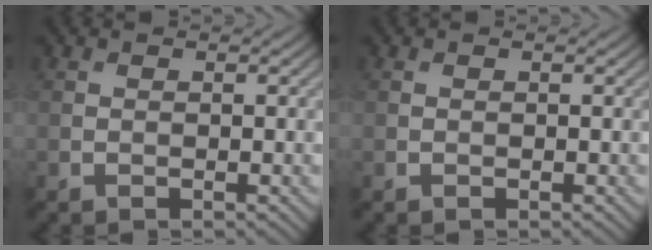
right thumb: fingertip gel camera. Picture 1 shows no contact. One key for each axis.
{"total": 0.0}